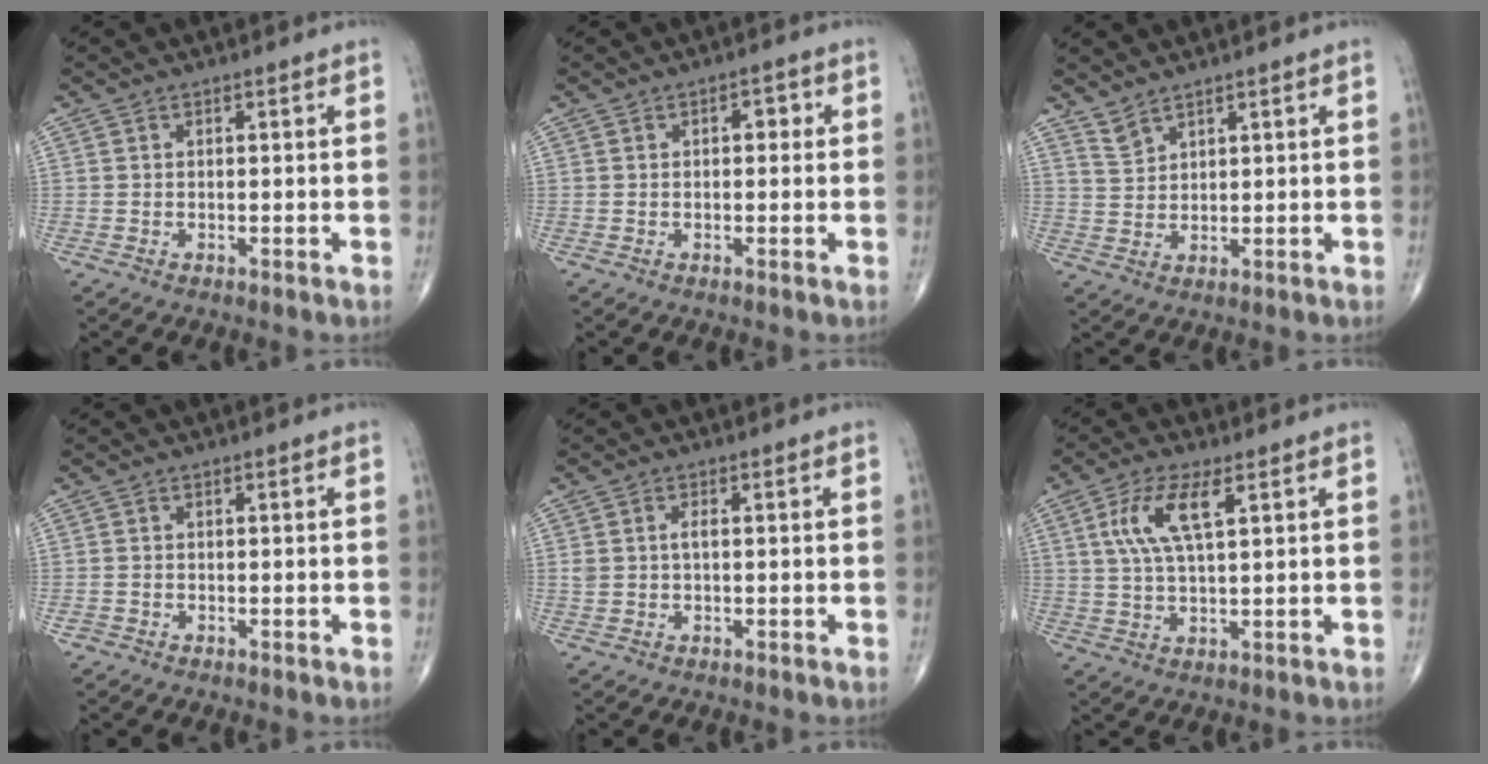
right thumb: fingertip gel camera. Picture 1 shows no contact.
{"total": 2.0, "force": [0.4, 1.2, 1.6], "torque": [-0.012, 0.009, 0.000]}
{"total": 1.0, "force": [0.9, 0.2, 0.1], "torque": [0.003, -0.006, 0.018]}
{"total": 0.7, "force": [-0.4, 0.5, 0.1], "torque": [-0.003, 0.001, -0.009]}
{"total": 2.1, "force": [0.5, 1.0, 1.8], "torque": [-0.040, 0.005, 0.011]}
{"total": 8.3, "force": [3.0, 2.6, 7.3], "torque": [-0.158, -0.003, 0.062]}